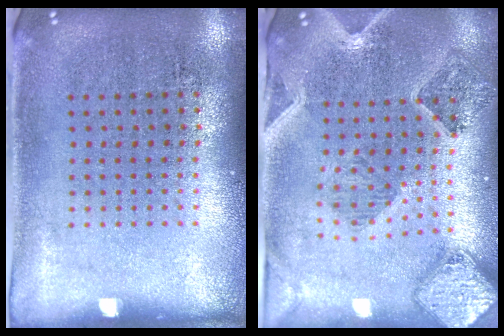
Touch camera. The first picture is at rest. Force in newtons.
{"total": 1.7, "press": 1.6, "slide": 0.4}